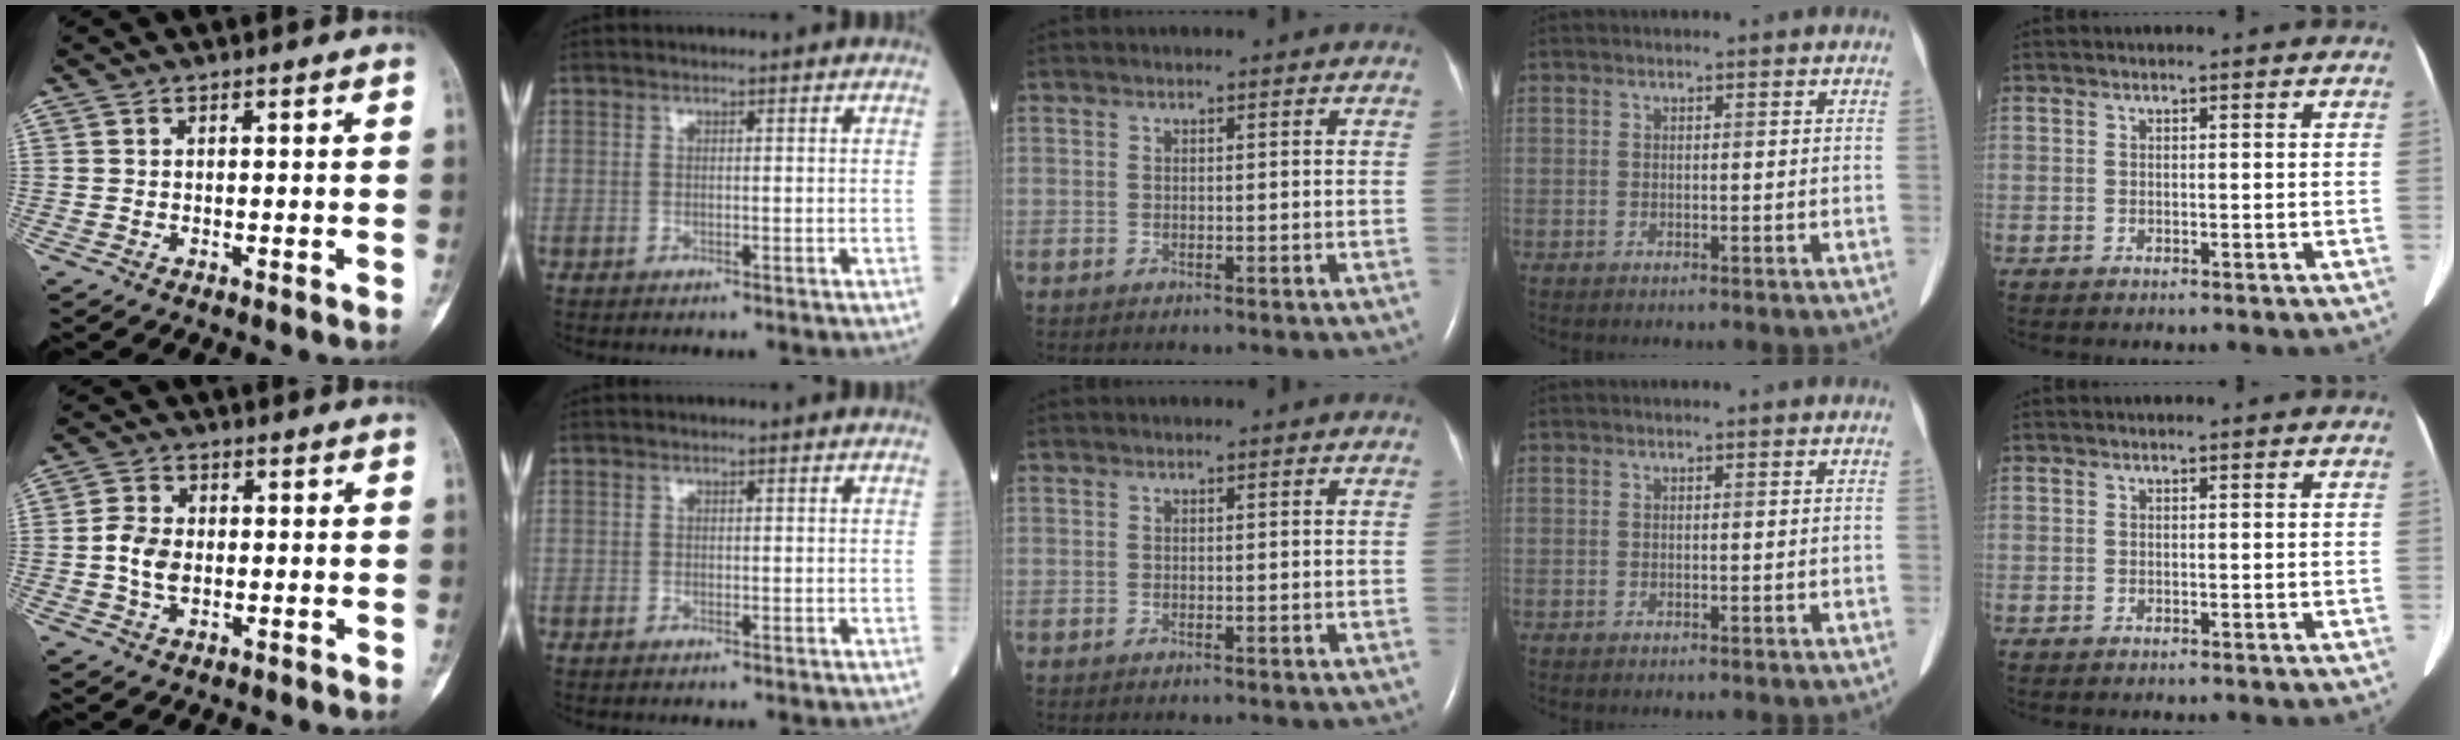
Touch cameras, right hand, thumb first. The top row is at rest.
{"thumb": {"total": 5.2, "force": [-0.6, 3.6, 3.7], "torque": [-0.069, 0.007, -0.017]}}